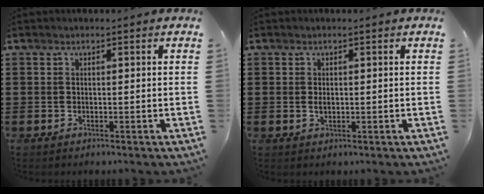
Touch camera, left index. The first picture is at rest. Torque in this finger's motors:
{"motor_torque": [0.21, 0.15, 0.13, 0.02]}